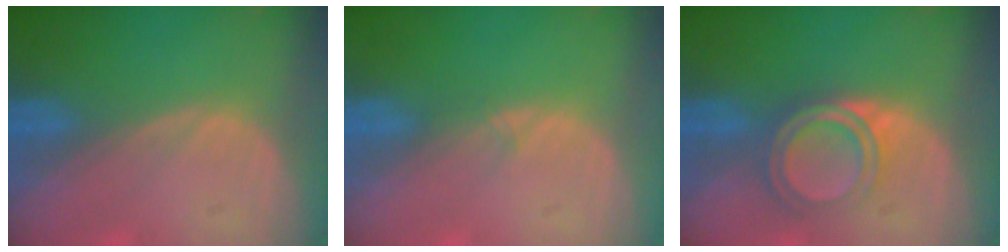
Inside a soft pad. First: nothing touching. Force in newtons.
{"total": 0.6, "press": 0.6, "slide": 0.1}
{"total": 5.3, "press": 4.9, "slide": 1.9}